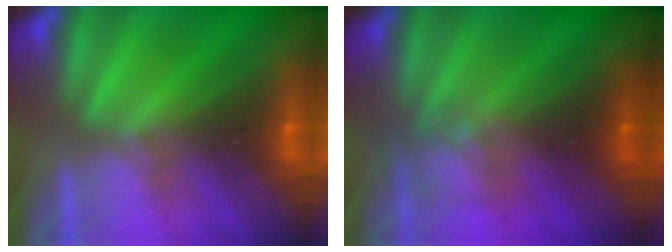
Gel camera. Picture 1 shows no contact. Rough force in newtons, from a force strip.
{"total": 2.4}